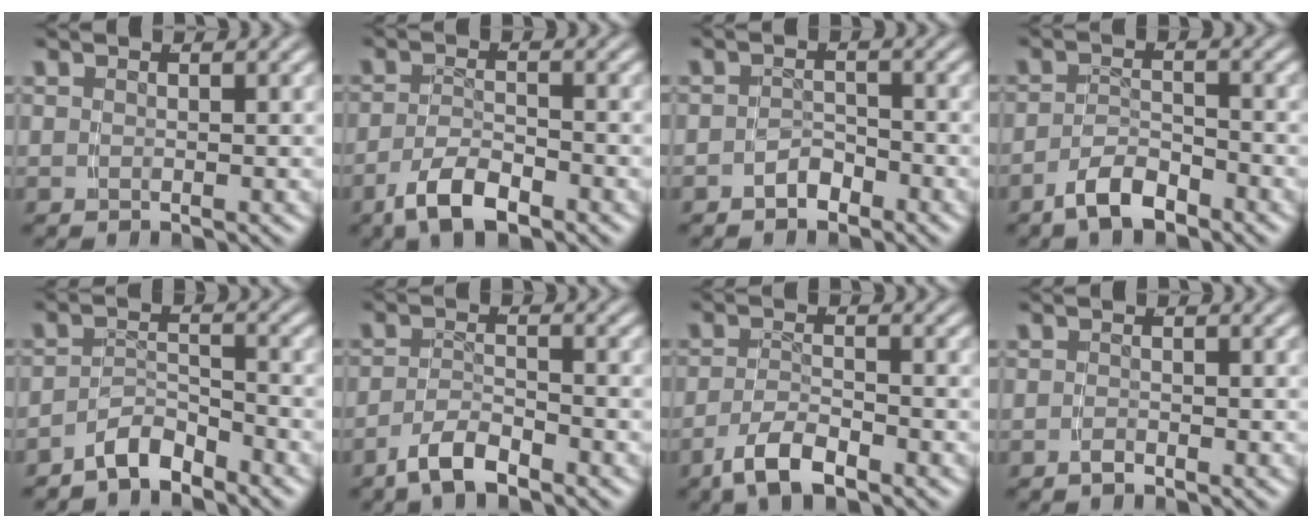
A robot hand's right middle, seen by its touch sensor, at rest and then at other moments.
{"total": 3.8, "force": [-2.7, 1.2, 2.4], "torque": [-0.044, -0.006, -0.043]}
{"total": 2.1, "force": [-1.8, 1.0, 0.4], "torque": [-0.006, -0.002, -0.031]}
{"total": 3.4, "force": [-3.0, 0.9, 1.5], "torque": [-0.020, -0.001, -0.051]}
{"total": 3.6, "force": [-3.3, 0.7, 1.2], "torque": [-0.012, -0.003, -0.057]}
{"total": 3.1, "force": [-2.6, 0.7, 1.6], "torque": [-0.029, -0.003, -0.044]}
{"total": 3.4, "force": [-2.5, 0.9, 2.2], "torque": [-0.043, -0.006, -0.041]}
{"total": 0.8, "force": [-0.8, -0.3, 0.1], "torque": [-0.003, -0.003, -0.012]}